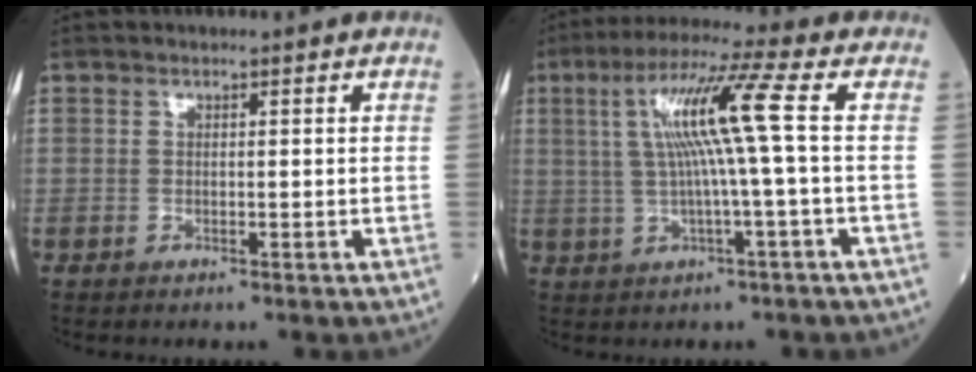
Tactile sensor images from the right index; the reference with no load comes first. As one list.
[{"total": 10.0, "force": [1.3, -1.4, 9.8], "torque": [-0.184, 0.020, 0.025]}]